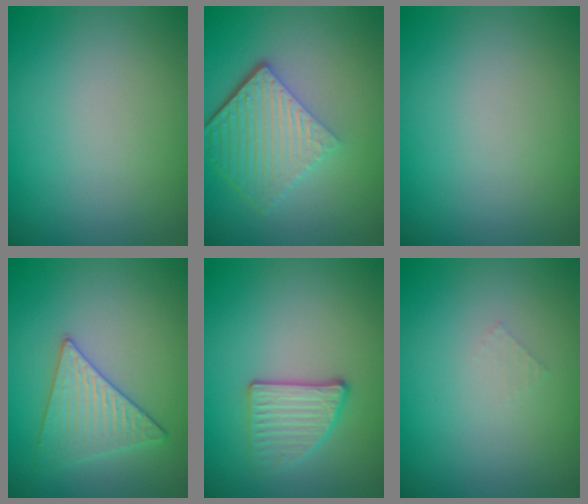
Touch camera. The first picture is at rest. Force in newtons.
{"total": 6.3, "press": 4.2, "slide": 4.7}
{"total": 0.0}
{"total": 3.5, "press": 3.4, "slide": 0.6}
{"total": 2.7, "press": 2.5, "slide": 1.2}
{"total": 0.5, "press": 0.5, "slide": 0.1}